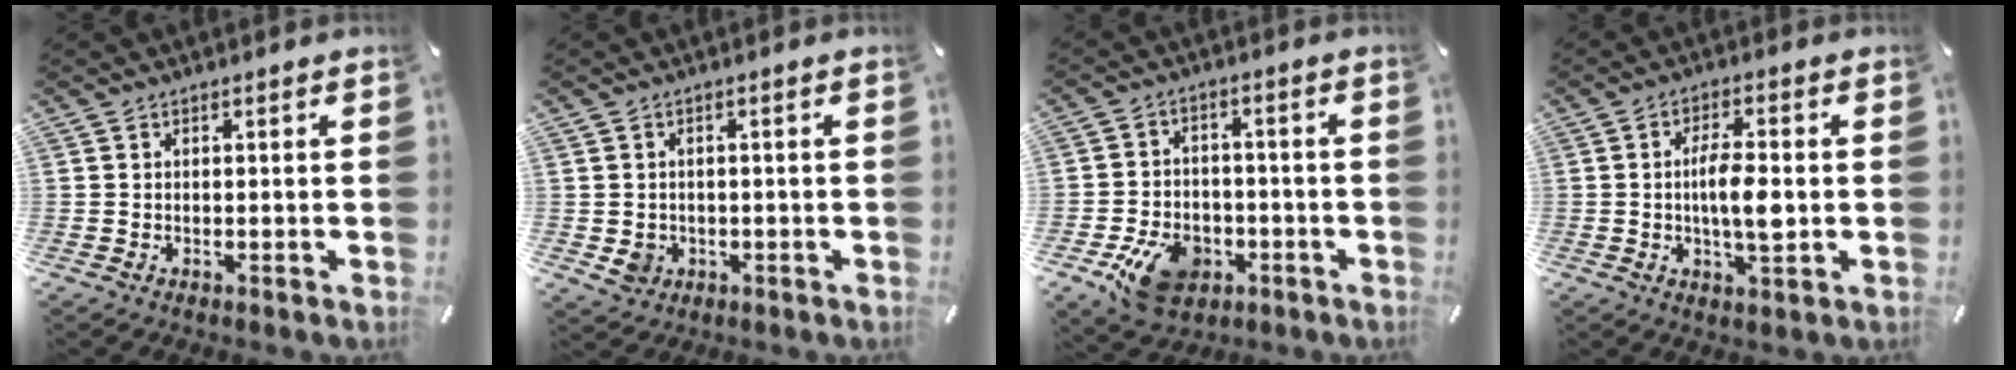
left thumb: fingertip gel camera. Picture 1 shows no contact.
{"total": 3.7, "force": [-0.8, 3.3, 1.4], "torque": [-0.023, 0.000, -0.014]}
{"total": 11.1, "force": [-4.8, 8.0, 6.1], "torque": [-0.104, 0.026, -0.080]}
{"total": 7.8, "force": [-0.5, 2.8, 7.2], "torque": [-0.131, -0.001, -0.014]}